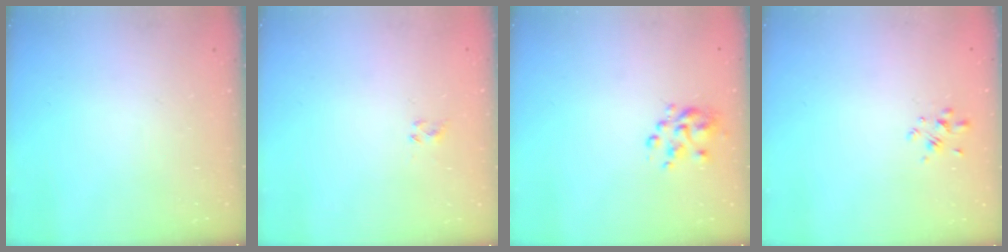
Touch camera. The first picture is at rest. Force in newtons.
{"total": 2.2, "press": 2.1, "slide": 0.7}
{"total": 4.7, "press": 4.6, "slide": 0.7}
{"total": 2.1, "press": 2.0, "slide": 0.9}